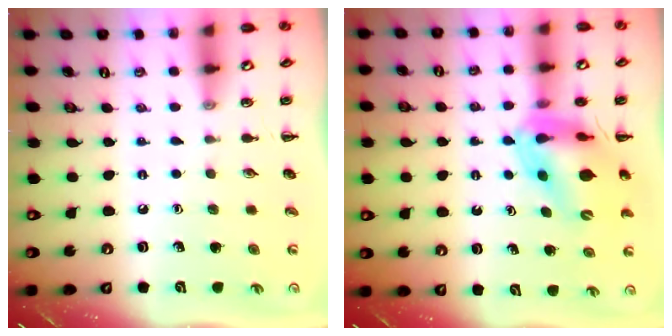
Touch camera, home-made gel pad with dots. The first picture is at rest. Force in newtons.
{"total": 12.8, "press": 12.2, "slide": 3.6}